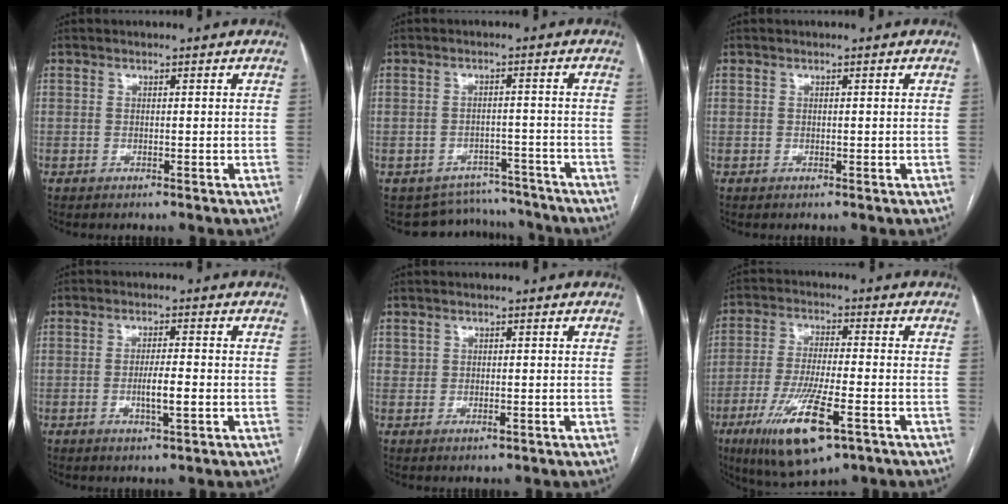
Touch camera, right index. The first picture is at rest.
{"total": 8.0, "force": [-7.3, 3.3, -0.8], "torque": [0.019, 0.028, -0.092]}
{"total": 0.0}
{"total": 4.1, "force": [-1.0, 0.5, 4.0], "torque": [-0.072, -0.004, -0.014]}
{"total": 1.1, "force": [0.1, 0.8, 0.7], "torque": [-0.016, 0.000, 0.004]}
{"total": 13.6, "force": [-6.5, 2.7, 11.7], "torque": [-0.228, -0.027, -0.107]}